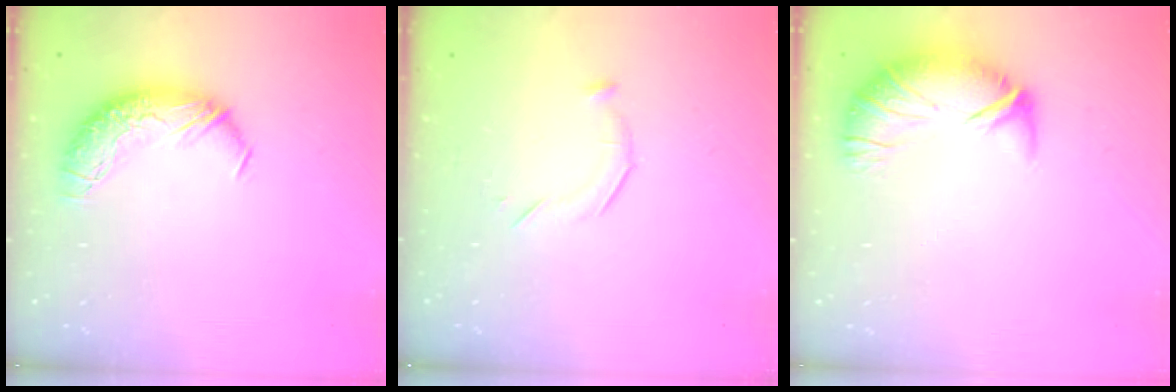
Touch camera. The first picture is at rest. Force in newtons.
{"total": 5.5, "press": 5.3, "slide": 1.2}
{"total": 3.6, "press": 2.8, "slide": 2.2}